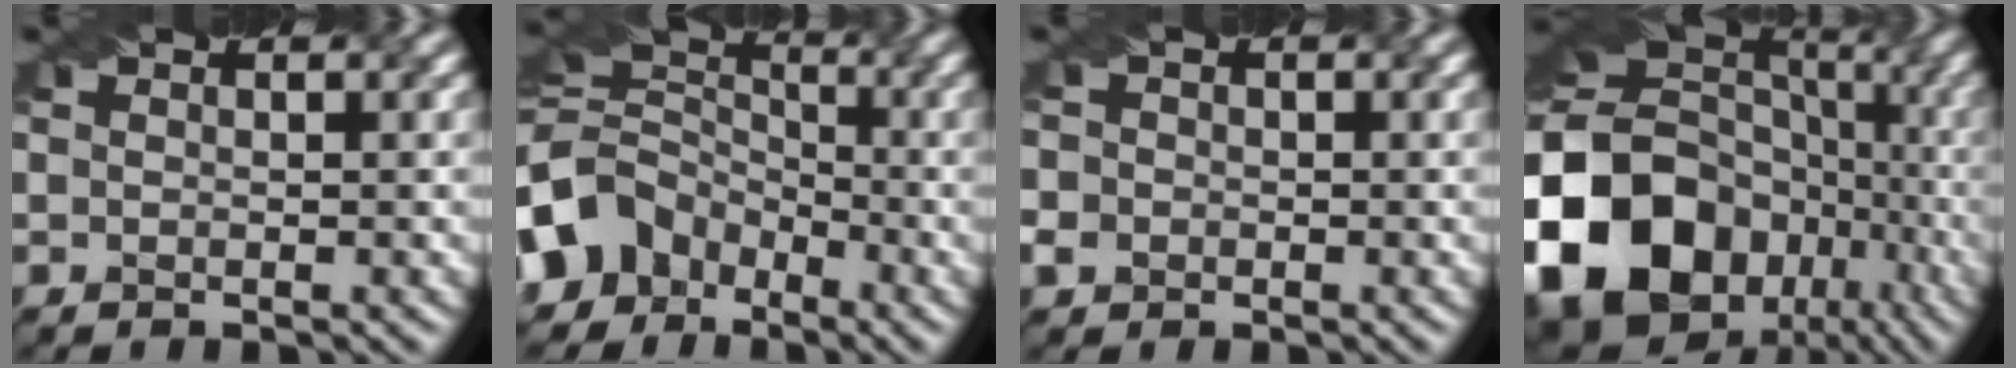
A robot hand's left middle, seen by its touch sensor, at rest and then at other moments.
{"total": 8.1, "force": [-4.0, 6.4, 3.1], "torque": [-0.082, 0.005, -0.084]}
{"total": 2.3, "force": [-0.6, 2.0, 0.7], "torque": [-0.010, 0.023, -0.017]}
{"total": 19.9, "force": [-7.2, 16.0, 9.4], "torque": [-0.192, -0.010, -0.133]}